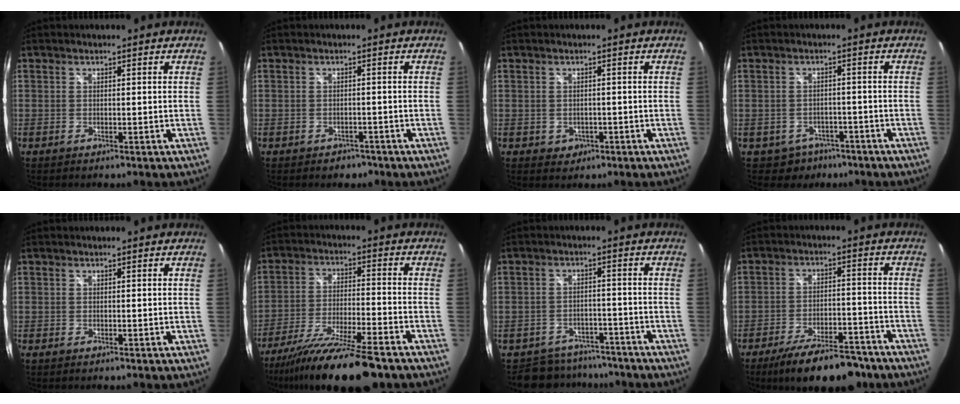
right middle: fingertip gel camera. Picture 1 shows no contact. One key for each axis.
{"total": 2.8, "fx": -2.0, "fy": 1.8, "fz": 0.5, "tx": -0.012, "ty": -0.002, "tz": -0.026}
{"total": 2.6, "fx": -0.8, "fy": 2.3, "fz": 0.9, "tx": -0.021, "ty": -0.002, "tz": -0.005}
{"total": 5.6, "fx": -3.7, "fy": 4.1, "fz": 0.7, "tx": -0.023, "ty": 0.012, "tz": -0.043}
{"total": 0.0}
{"total": 18.1, "fx": -14.6, "fy": 1.9, "fz": 10.6, "tx": -0.207, "ty": -0.043, "tz": -0.245}
{"total": 8.3, "fx": -7.2, "fy": 4.0, "fz": 1.0, "tx": -0.029, "ty": 0.010, "tz": -0.097}
{"total": 15.6, "fx": -12.4, "fy": 4.7, "fz": 8.3, "tx": -0.150, "ty": -0.015, "tz": -0.179}